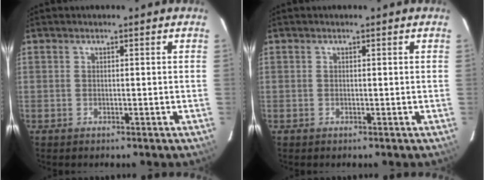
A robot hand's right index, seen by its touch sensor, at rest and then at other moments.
{"total": 0.0}